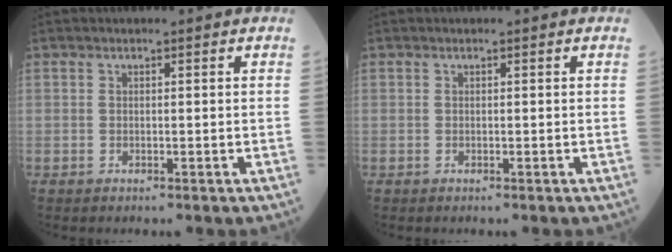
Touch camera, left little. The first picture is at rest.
{"total": 0.0}